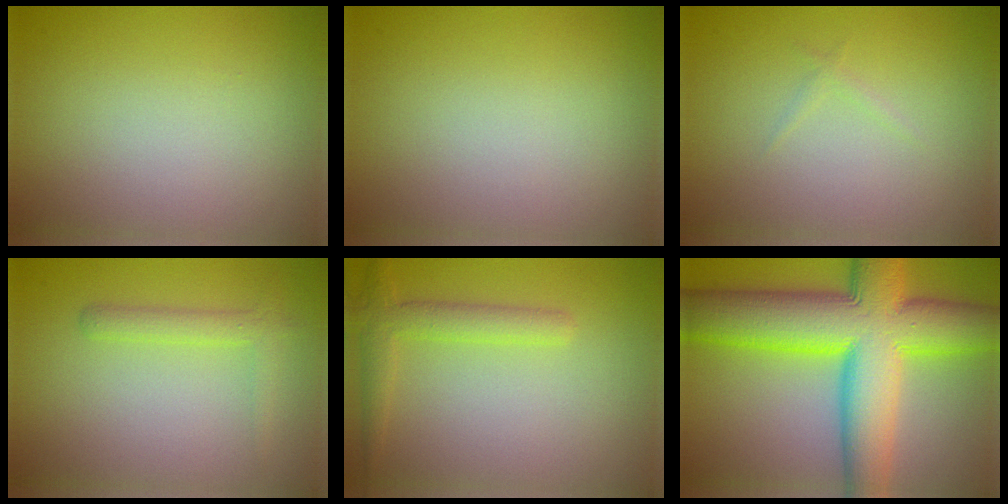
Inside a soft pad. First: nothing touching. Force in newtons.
{"total": 0.0}
{"total": 0.5, "press": 0.5, "slide": 0.1}
{"total": 1.9, "press": 1.9, "slide": 0.1}
{"total": 1.7, "press": 1.7, "slide": 0.1}
{"total": 14.3, "press": 14.3, "slide": 0.3}